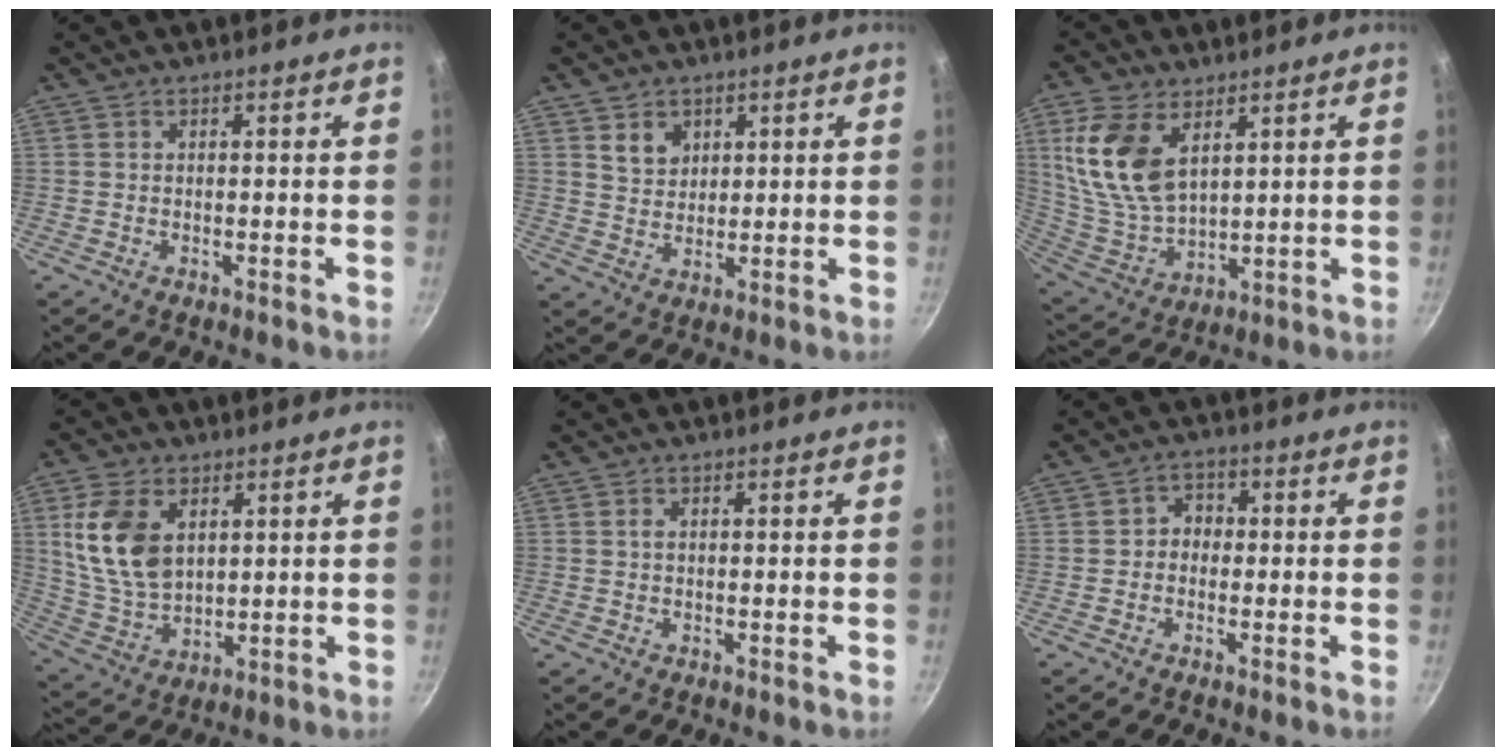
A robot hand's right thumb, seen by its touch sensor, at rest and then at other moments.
{"total": 4.9, "force": [2.2, 3.8, 2.2], "torque": [-0.020, -0.008, 0.044]}
{"total": 15.2, "force": [5.8, 8.9, 10.9], "torque": [-0.209, -0.029, 0.128]}
{"total": 13.6, "force": [3.9, 8.8, 9.7], "torque": [-0.171, -0.021, 0.089]}
{"total": 0.6, "force": [0.1, 0.3, 0.5], "torque": [-0.011, 0.002, 0.002]}
{"total": 3.4, "force": [-0.4, 3.0, 1.7], "torque": [-0.005, 0.012, -0.015]}